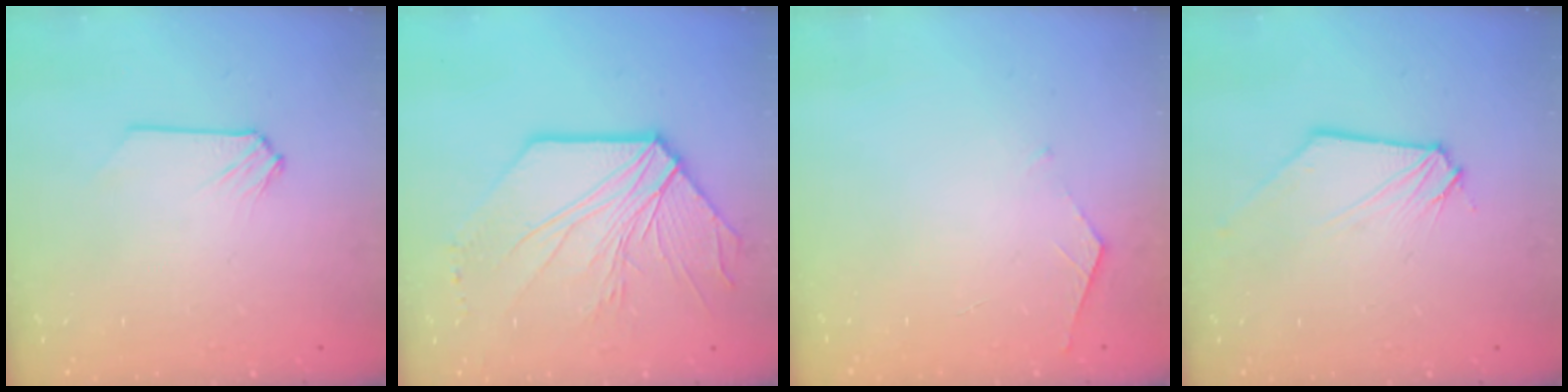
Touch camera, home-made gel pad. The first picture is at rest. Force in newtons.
{"total": 11.4, "press": 11.3, "slide": 1.1}
{"total": 3.7, "press": 3.6, "slide": 0.4}
{"total": 0.6, "press": 0.6, "slide": 0.1}